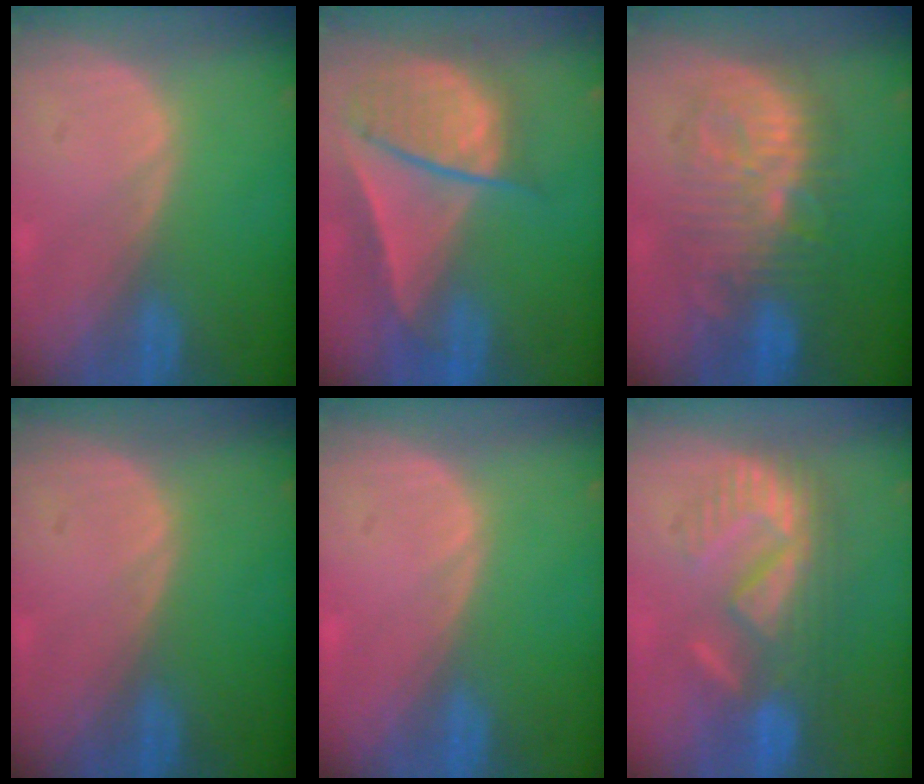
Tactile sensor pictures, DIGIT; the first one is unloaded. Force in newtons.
{"total": 9.4, "press": 8.1, "slide": 4.8}
{"total": 9.6, "press": 9.6, "slide": 0.2}
{"total": 0.0}
{"total": 0.0}
{"total": 8.8, "press": 8.7, "slide": 1.7}